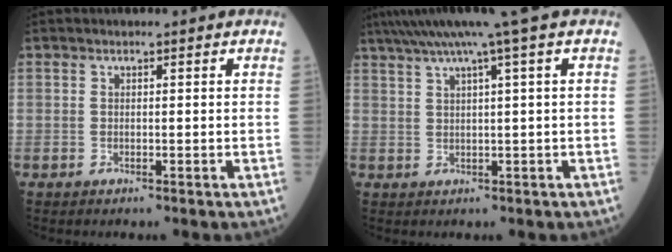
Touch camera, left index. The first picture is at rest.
{"total": 7.9, "force": [5.1, -1.5, 5.9], "torque": [-0.096, 0.031, 0.080]}